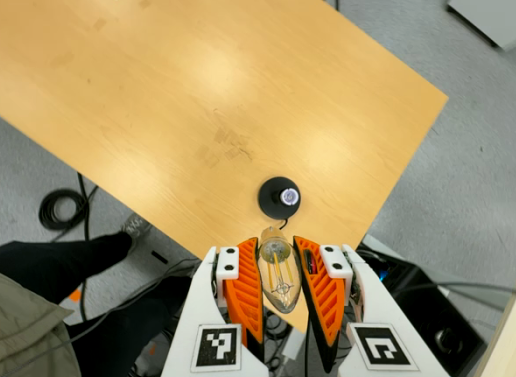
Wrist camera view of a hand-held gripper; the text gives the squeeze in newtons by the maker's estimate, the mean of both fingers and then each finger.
{"total": 20.4, "left": 21.5, "right": 19.3}